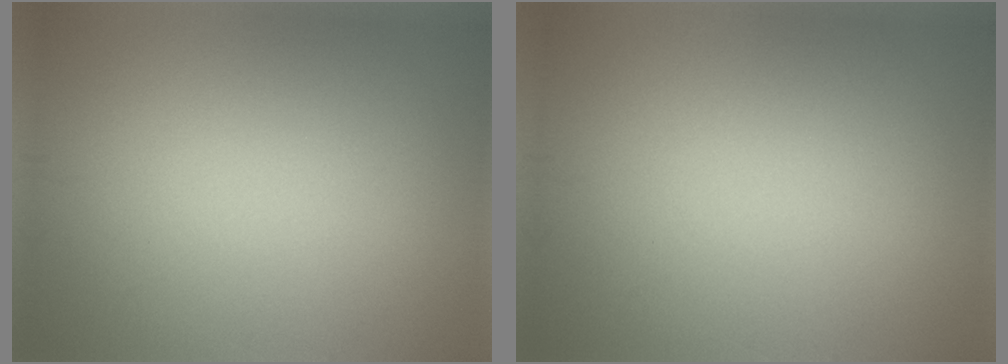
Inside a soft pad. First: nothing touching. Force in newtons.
{"total": 0.0}